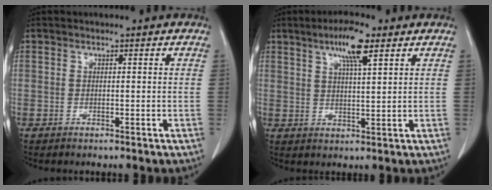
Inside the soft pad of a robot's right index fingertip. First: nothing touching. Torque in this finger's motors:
{"motor_torque": [0.69, 0.39, 0.19, 0.08]}